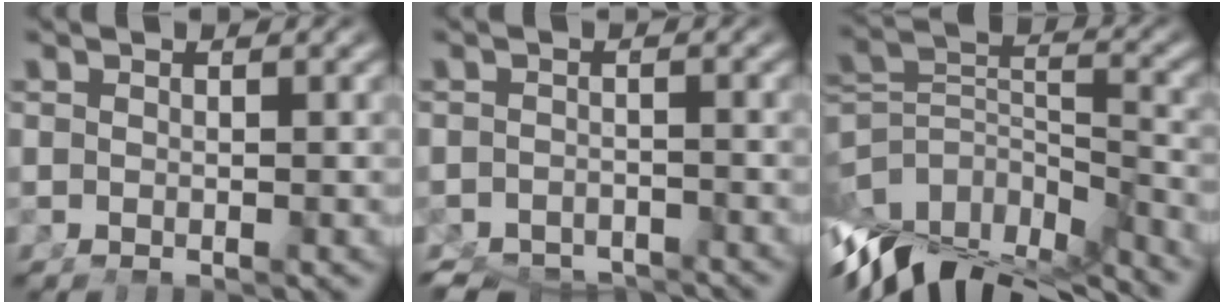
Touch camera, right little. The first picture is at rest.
{"total": 6.0, "force": [-5.7, 1.7, 1.0], "torque": [-0.007, -0.030, -0.082]}
{"total": 15.3, "force": [-6.6, 9.8, 9.7], "torque": [-0.178, -0.083, -0.063]}